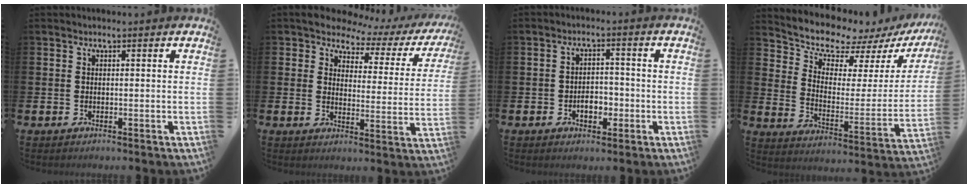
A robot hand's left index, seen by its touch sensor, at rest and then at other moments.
{"total": 4.5, "force": [3.7, 2.3, 0.9], "torque": [-0.029, -0.035, 0.053]}
{"total": 3.3, "force": [-1.2, 2.2, 2.2], "torque": [-0.028, -0.001, -0.028]}
{"total": 7.8, "force": [7.3, 2.3, 1.4], "torque": [-0.064, -0.066, 0.123]}